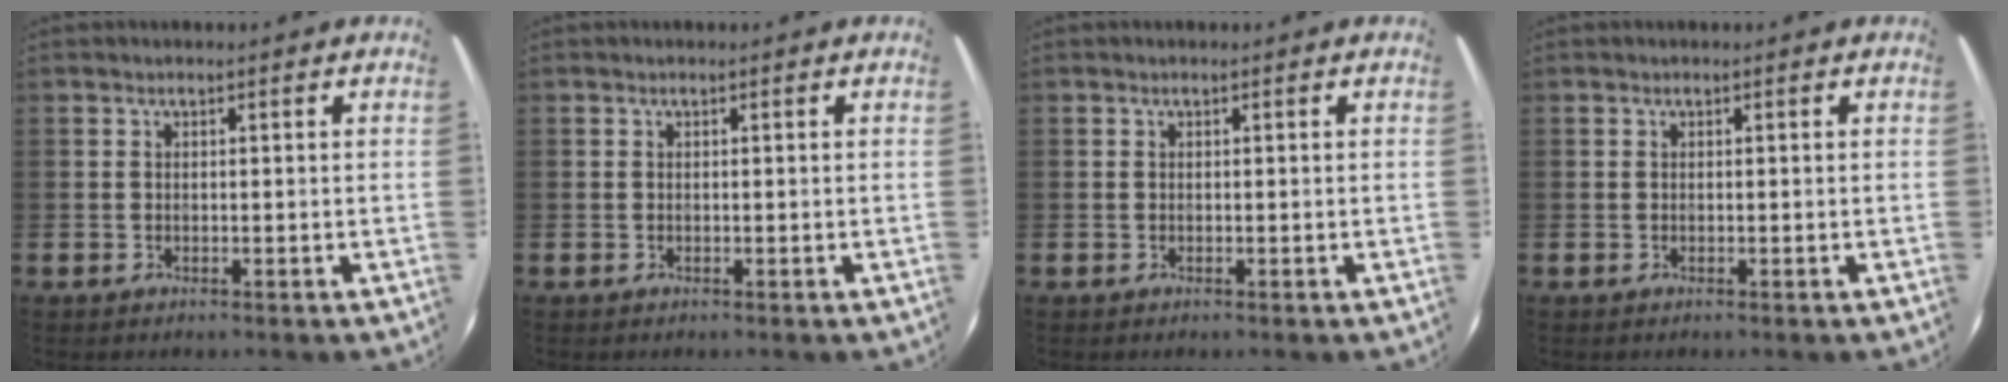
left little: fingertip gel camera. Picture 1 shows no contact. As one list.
[{"total": 0.0}, {"total": 0.0}, {"total": 0.0}]